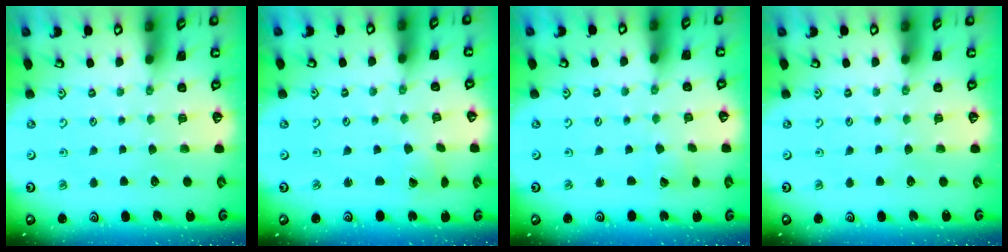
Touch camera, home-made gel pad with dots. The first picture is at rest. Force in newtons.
{"total": 0.8, "press": 0.8, "slide": 0.0}
{"total": 2.4, "press": 2.4, "slide": 0.2}
{"total": 0.0}